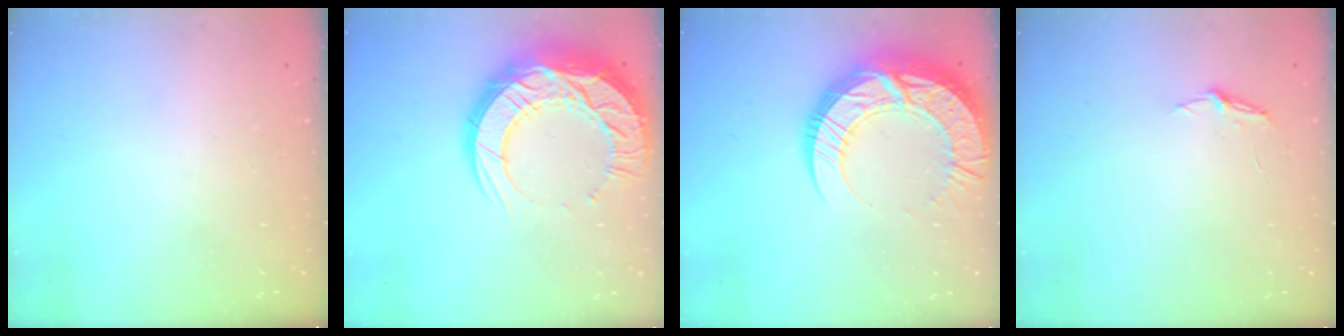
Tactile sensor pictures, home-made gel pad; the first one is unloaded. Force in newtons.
{"total": 22.3, "press": 22.2, "slide": 1.9}
{"total": 22.5, "press": 22.4, "slide": 1.8}
{"total": 3.7, "press": 3.7, "slide": 0.4}